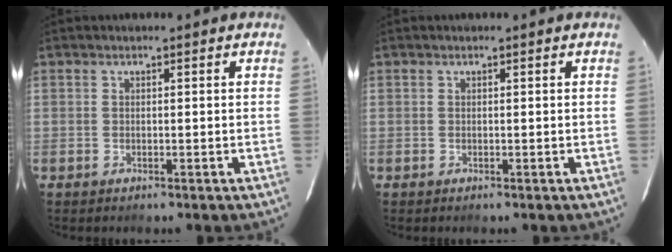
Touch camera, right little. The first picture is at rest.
{"total": 0.0}